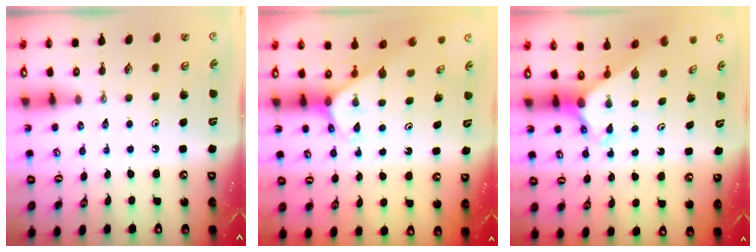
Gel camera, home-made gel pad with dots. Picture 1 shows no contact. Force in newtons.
{"total": 2.4, "press": 2.4, "slide": 0.2}
{"total": 2.6, "press": 2.6, "slide": 0.2}